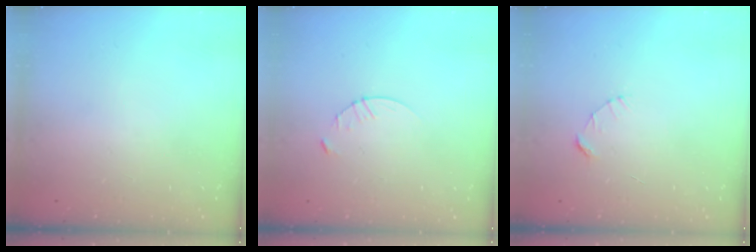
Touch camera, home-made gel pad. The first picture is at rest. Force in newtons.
{"total": 3.4, "press": 3.4, "slide": 0.4}
{"total": 2.4, "press": 2.4, "slide": 0.2}